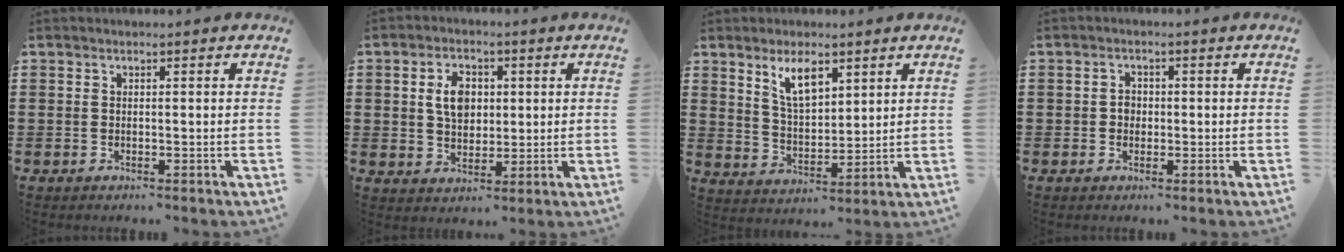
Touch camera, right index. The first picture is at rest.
{"total": 5.8, "force": [1.0, 4.0, 4.2], "torque": [-0.085, 0.014, 0.013]}
{"total": 6.4, "force": [3.8, 2.7, 4.4], "torque": [-0.089, 0.002, 0.067]}
{"total": 1.6, "force": [-0.2, 1.3, 0.9], "torque": [-0.018, 0.005, -0.006]}